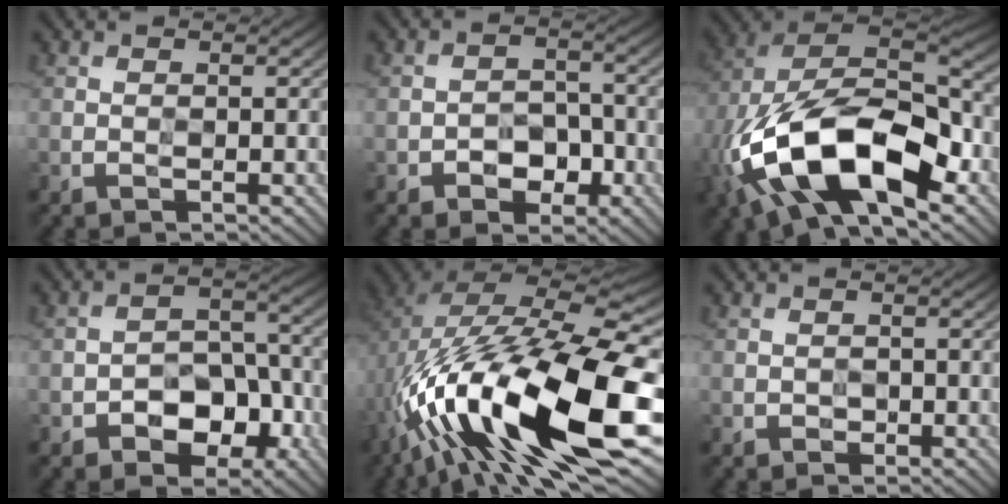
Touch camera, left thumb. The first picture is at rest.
{"total": 3.9, "force": [-2.6, 2.5, 1.5], "torque": [-0.009, 0.006, -0.048]}
{"total": 18.8, "force": [-8.4, 10.1, 13.6], "torque": [-0.302, -0.020, -0.136]}
{"total": 6.9, "force": [-3.9, 4.3, 3.7], "torque": [-0.040, 0.000, -0.068]}
{"total": 19.9, "force": [-7.2, 7.7, 16.8], "torque": [-0.326, -0.016, -0.123]}
{"total": 0.8, "force": [-0.4, 0.7, 0.1], "torque": [-0.001, 0.001, -0.009]}